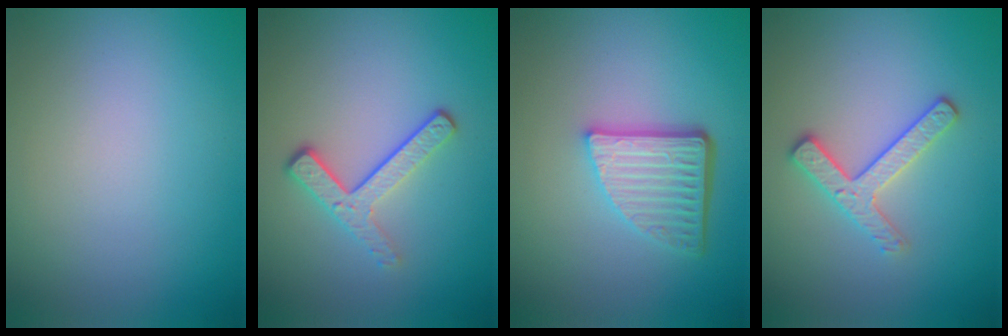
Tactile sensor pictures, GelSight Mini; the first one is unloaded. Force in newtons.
{"total": 3.2, "press": 2.4, "slide": 2.2}
{"total": 5.0, "press": 3.6, "slide": 3.6}
{"total": 2.8, "press": 2.6, "slide": 1.1}